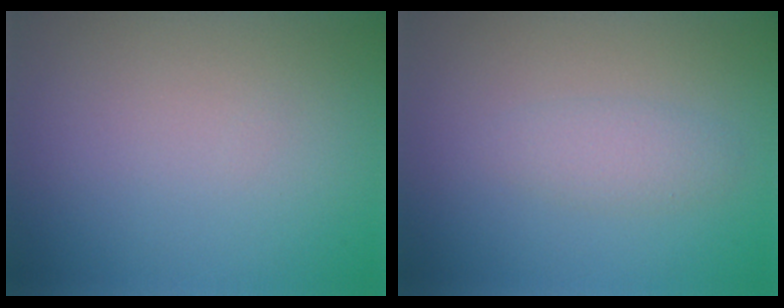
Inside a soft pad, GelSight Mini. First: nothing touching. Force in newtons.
{"total": 1.6, "press": 1.6, "slide": 0.1}